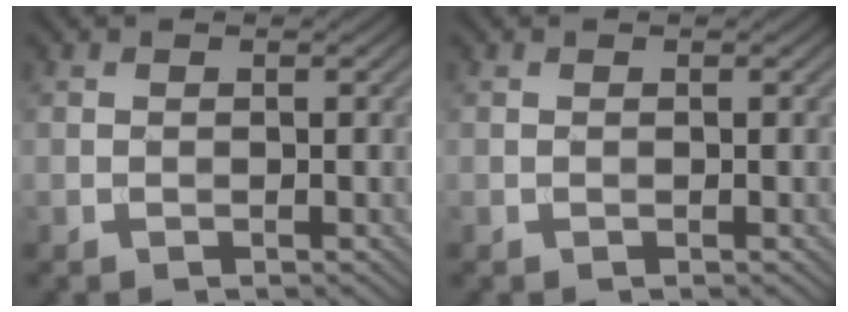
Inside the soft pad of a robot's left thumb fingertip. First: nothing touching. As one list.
[{"total": 0.0}]